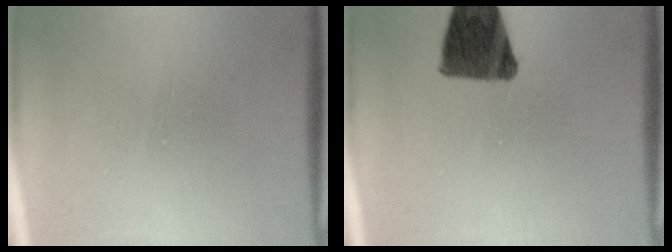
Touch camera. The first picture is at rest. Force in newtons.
{"total": 11.6}